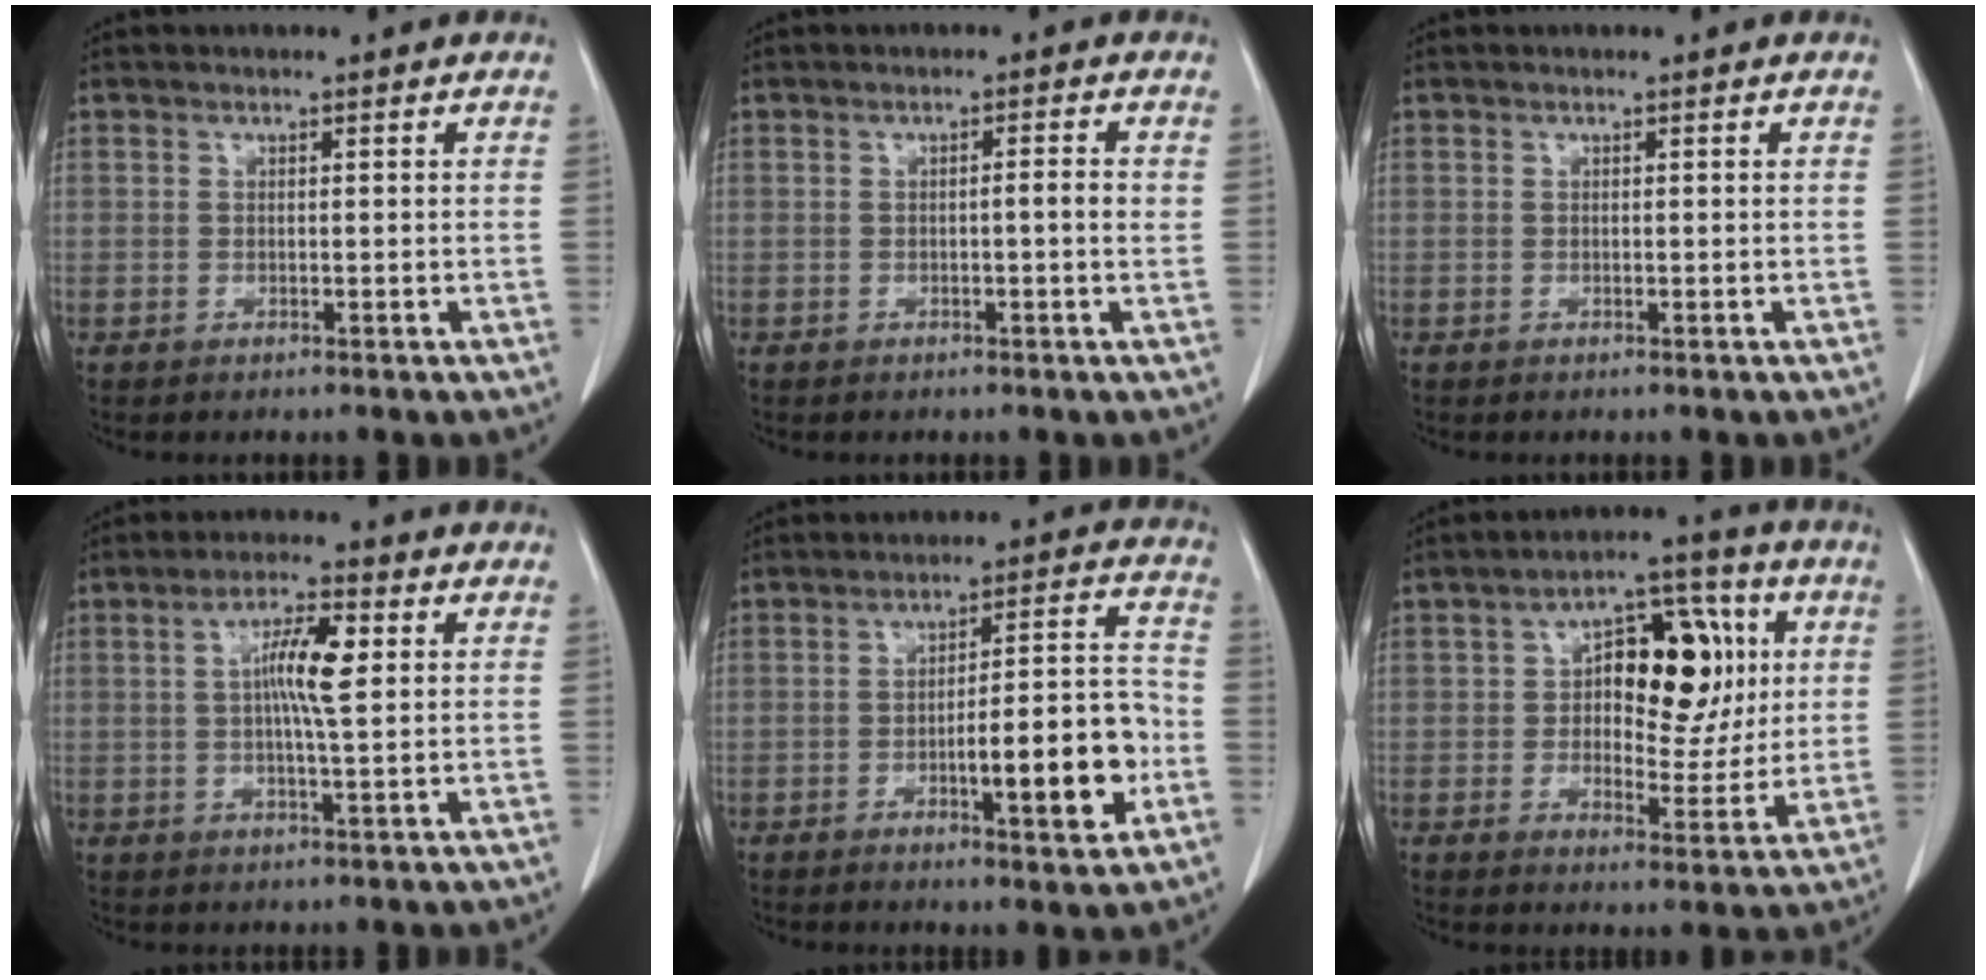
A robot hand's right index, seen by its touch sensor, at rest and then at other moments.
{"total": 1.9, "force": [-0.1, -0.1, 1.9], "torque": [-0.026, 0.002, -0.003]}
{"total": 0.0}
{"total": 6.7, "force": [1.2, 0.6, 6.5], "torque": [-0.120, 0.006, 0.017]}
{"total": 12.1, "force": [-3.7, 2.2, 11.3], "torque": [-0.161, 0.016, -0.049]}
{"total": 13.3, "force": [2.5, 6.7, 11.2], "torque": [-0.157, 0.033, 0.041]}